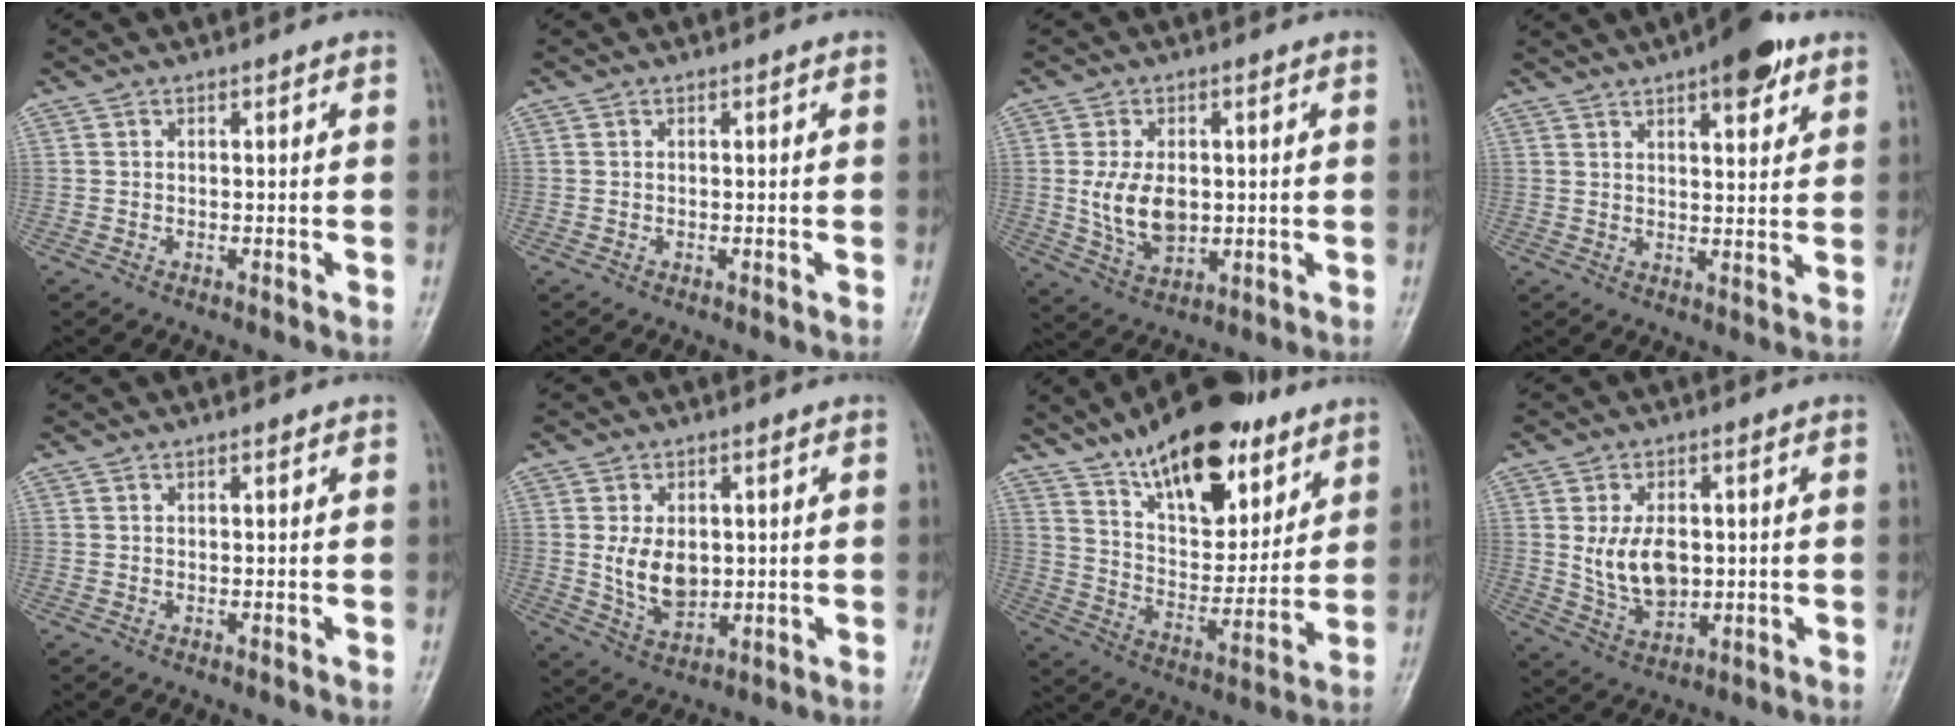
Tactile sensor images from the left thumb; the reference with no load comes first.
{"total": 0.0}
{"total": 8.6, "force": [0.3, 5.6, 6.5], "torque": [-0.109, -0.009, 0.016]}
{"total": 9.6, "force": [5.7, 3.4, 6.9], "torque": [-0.075, -0.022, 0.077]}
{"total": 0.6, "force": [0.5, 0.2, 0.3], "torque": [-0.007, -0.003, 0.007]}
{"total": 7.4, "force": [0.9, 5.1, 5.3], "torque": [-0.075, -0.017, 0.030]}
{"total": 22.7, "force": [14.6, 9.9, 14.3], "torque": [-0.184, -0.059, 0.244]}
{"total": 8.8, "force": [0.9, 5.8, 6.6], "torque": [-0.099, -0.014, 0.028]}